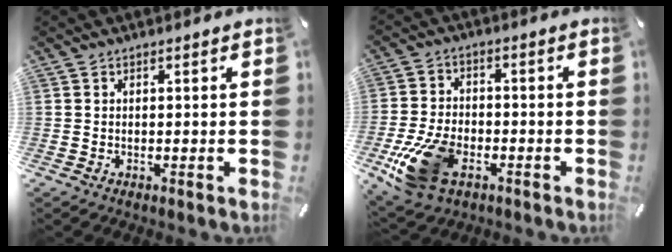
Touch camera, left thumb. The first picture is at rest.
{"total": 15.0, "force": [-6.3, 9.4, 9.9], "torque": [-0.199, 0.025, -0.102]}